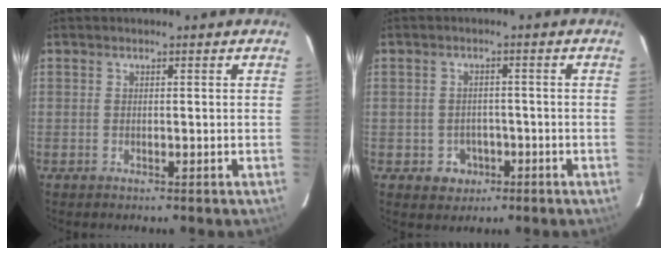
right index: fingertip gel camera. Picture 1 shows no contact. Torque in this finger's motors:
{"motor_torque": [0.18, -0.23, -0.03, -0.07]}